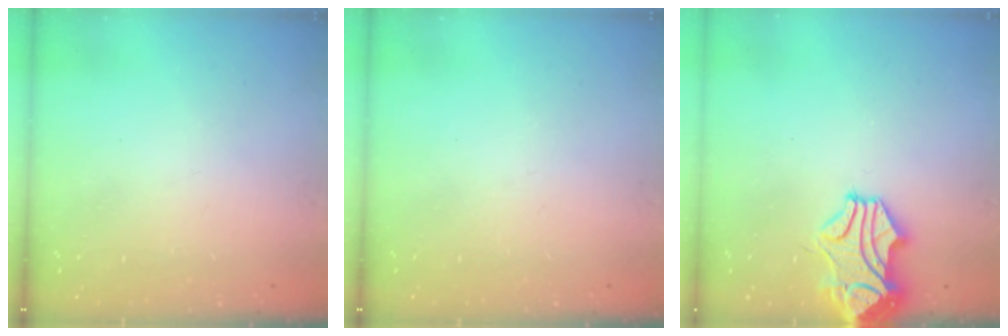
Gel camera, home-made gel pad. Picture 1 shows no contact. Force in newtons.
{"total": 0.0}
{"total": 1.8, "press": 0.9, "slide": 1.5}